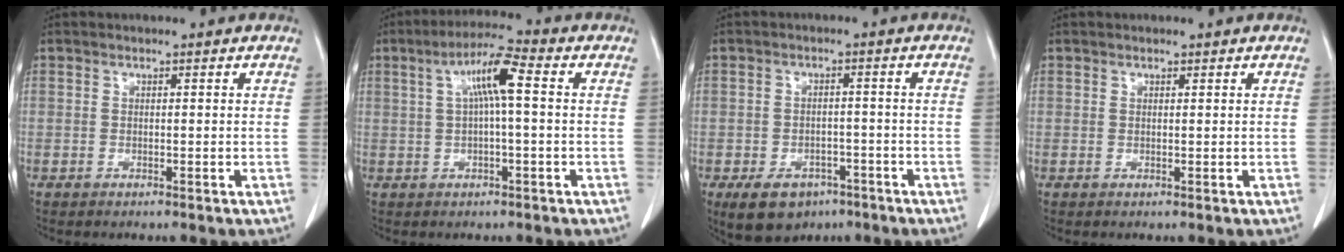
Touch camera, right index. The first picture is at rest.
{"total": 7.0, "force": [1.2, 0.6, 6.9], "torque": [-0.126, 0.022, 0.018]}
{"total": 7.8, "force": [-4.8, 4.9, 3.6], "torque": [-0.061, 0.002, -0.067]}
{"total": 0.0}